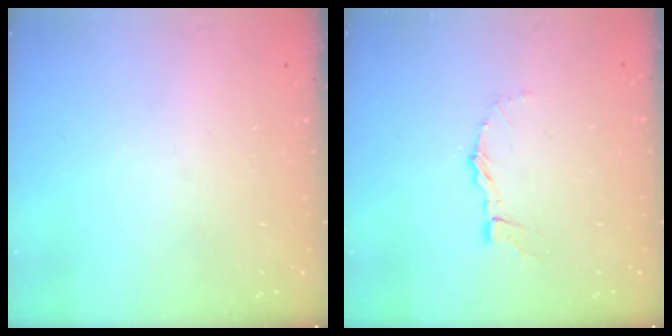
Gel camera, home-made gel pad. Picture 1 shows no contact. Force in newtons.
{"total": 1.6, "press": 1.6, "slide": 0.1}